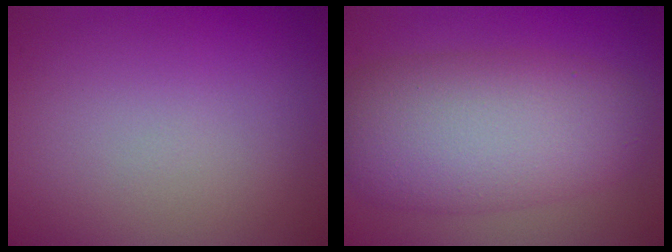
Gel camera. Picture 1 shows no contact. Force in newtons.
{"total": 9.6, "press": 9.6, "slide": 0.1}